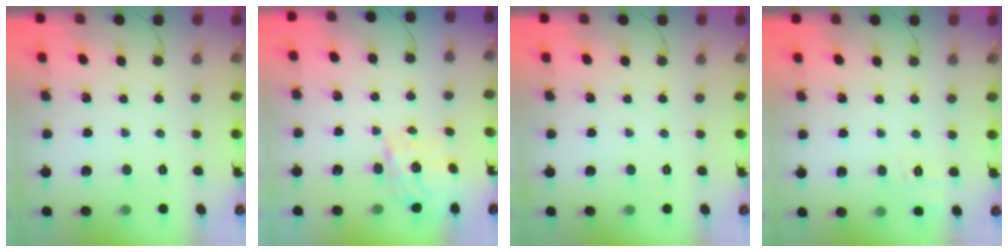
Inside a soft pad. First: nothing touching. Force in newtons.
{"total": 1.3, "press": 1.1, "slide": 0.6}
{"total": 0.0}
{"total": 2.4, "press": 1.1, "slide": 2.1}